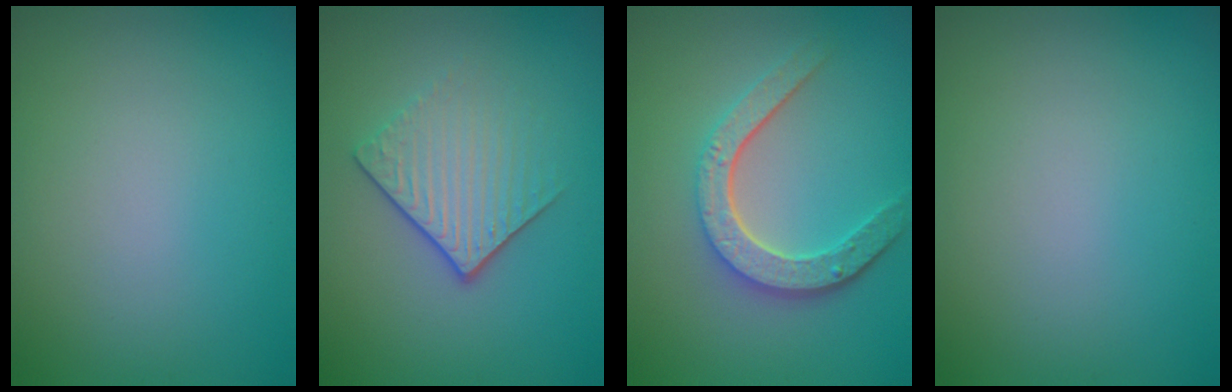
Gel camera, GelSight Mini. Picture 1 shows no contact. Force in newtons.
{"total": 4.1, "press": 2.7, "slide": 3.2}
{"total": 4.6, "press": 3.5, "slide": 3.0}
{"total": 0.0}